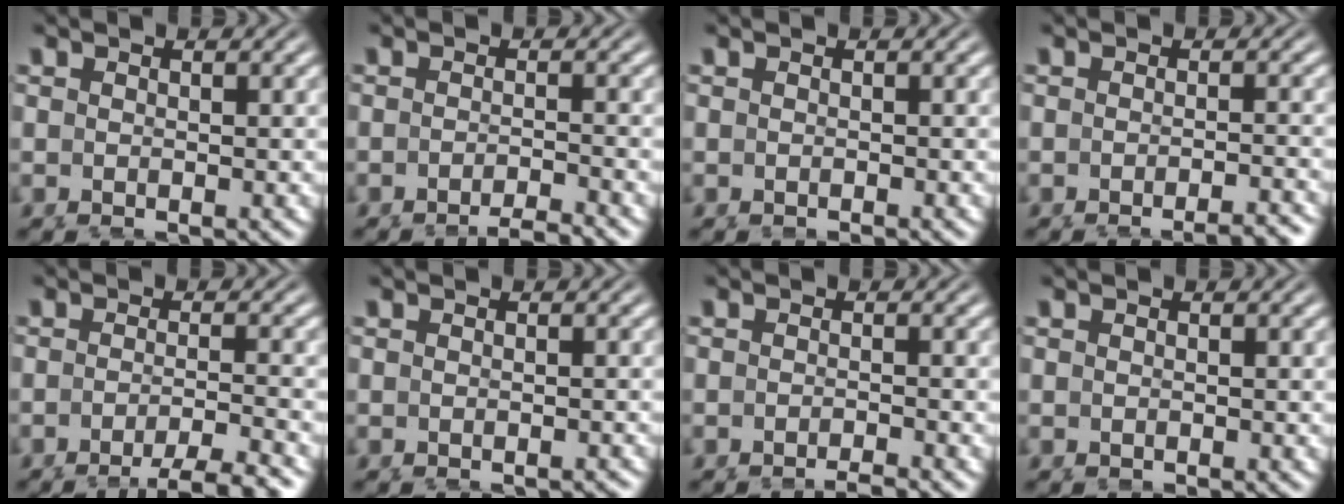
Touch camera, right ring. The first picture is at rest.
{"total": 2.5, "force": [-2.4, -0.3, 0.8], "torque": [-0.009, -0.003, -0.041]}
{"total": 0.8, "force": [-0.8, -0.1, 0.2], "torque": [-0.004, -0.003, -0.009]}
{"total": 2.8, "force": [-2.6, 0.0, 1.1], "torque": [-0.005, 0.002, -0.042]}
{"total": 4.9, "force": [-3.9, 0.5, 3.0], "torque": [-0.032, -0.006, -0.061]}
{"total": 0.7, "force": [-0.7, 0.0, 0.1], "torque": [-0.003, -0.001, -0.008]}
{"total": 1.7, "force": [-1.6, -0.3, 0.4], "torque": [-0.004, -0.002, -0.028]}
{"total": 0.6, "force": [-0.5, 0.1, 0.2], "torque": [-0.004, -0.002, -0.005]}